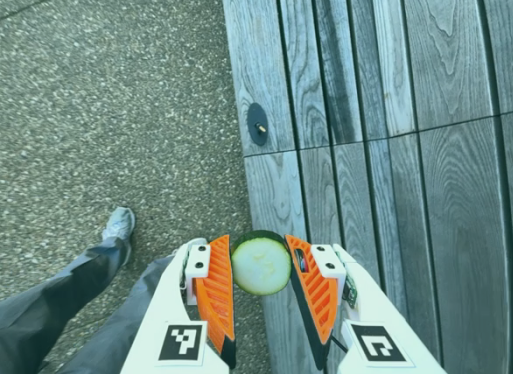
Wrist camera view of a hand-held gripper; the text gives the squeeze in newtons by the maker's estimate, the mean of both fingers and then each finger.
{"total": 10.8, "left": 10.7, "right": 10.8}